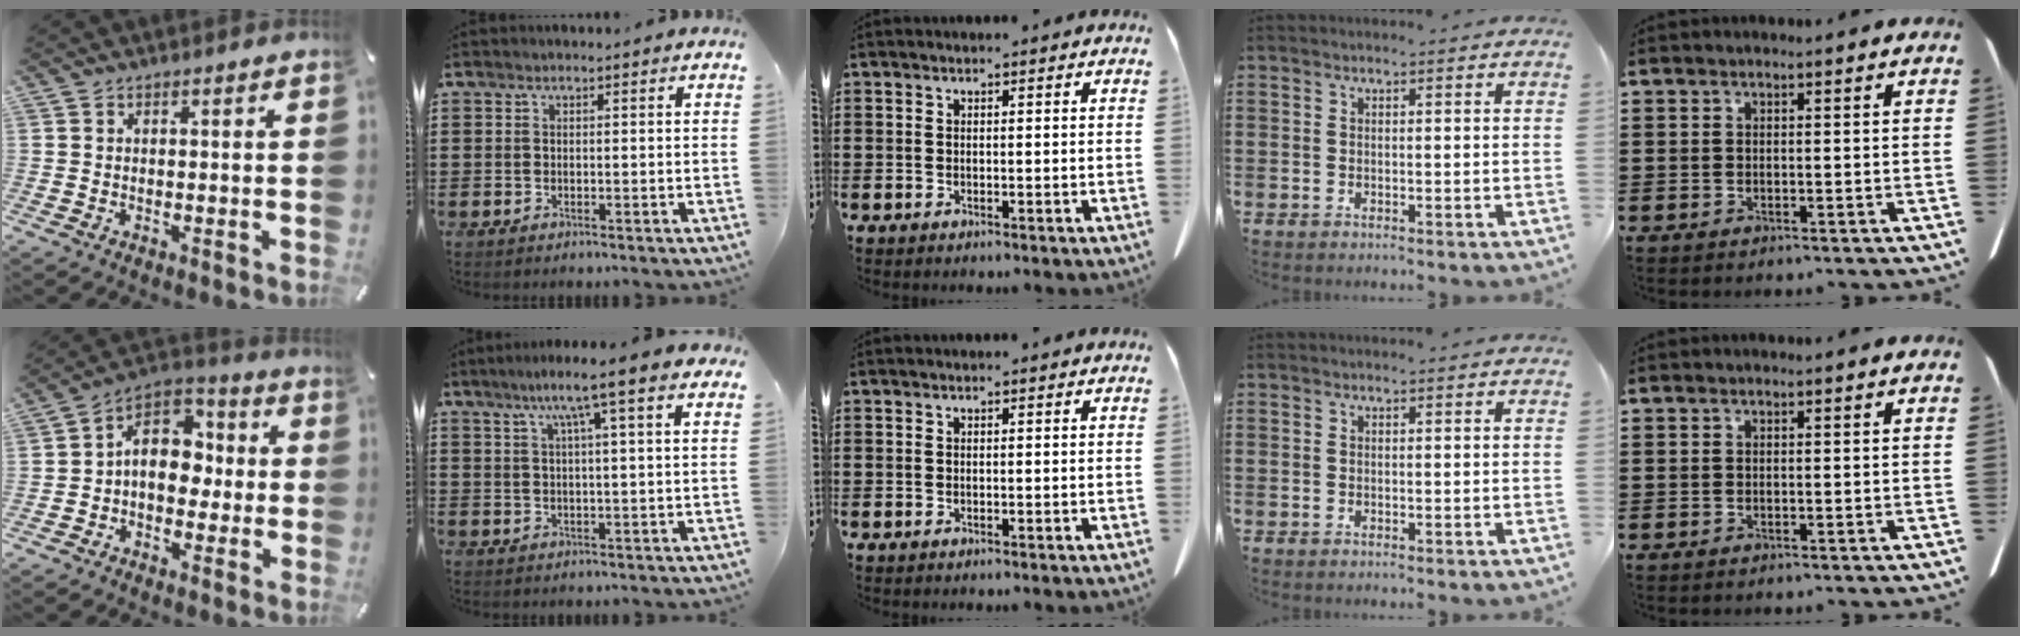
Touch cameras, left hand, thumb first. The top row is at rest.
{"thumb": {"total": 10.7, "force": [0.0, 8.4, 6.7], "torque": [-0.114, 0.004, -0.002]}, "index": {"total": 6.9, "force": [3.9, -0.3, 5.7], "torque": [-0.123, -0.001, 0.060]}}